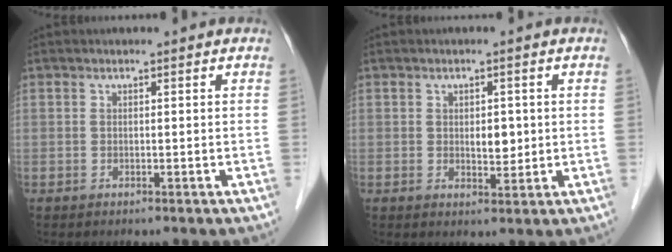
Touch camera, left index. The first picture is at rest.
{"total": 2.9, "force": [0.3, 1.6, 2.4], "torque": [-0.035, -0.003, 0.009]}